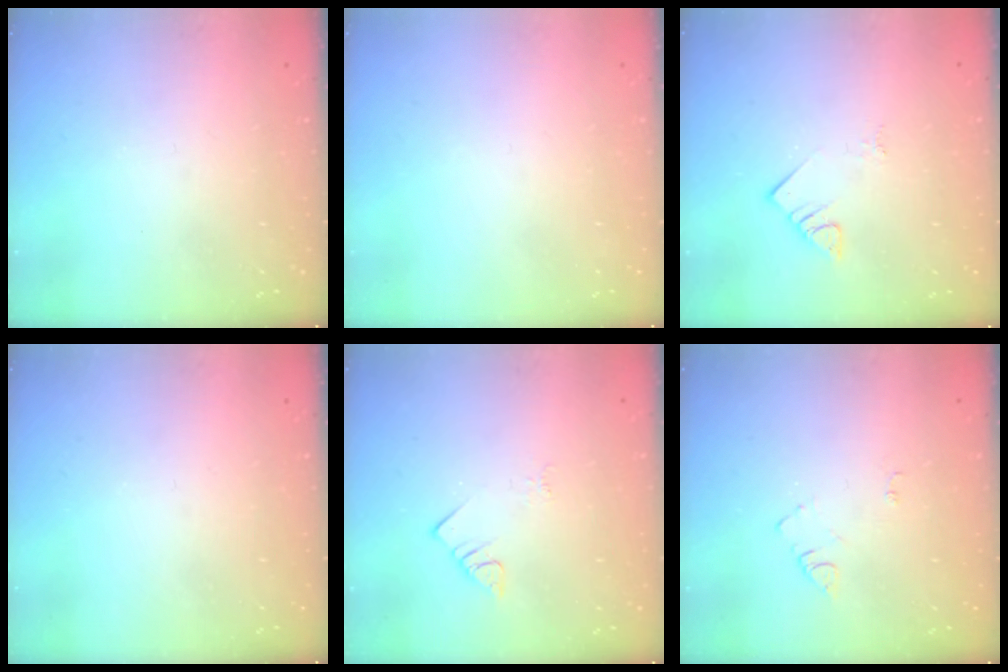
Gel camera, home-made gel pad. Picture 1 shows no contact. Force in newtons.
{"total": 1.5, "press": 1.5, "slide": 0.1}
{"total": 3.9, "press": 3.9, "slide": 0.6}
{"total": 0.0}
{"total": 2.7, "press": 2.7, "slide": 0.3}
{"total": 4.1, "press": 4.1, "slide": 0.5}